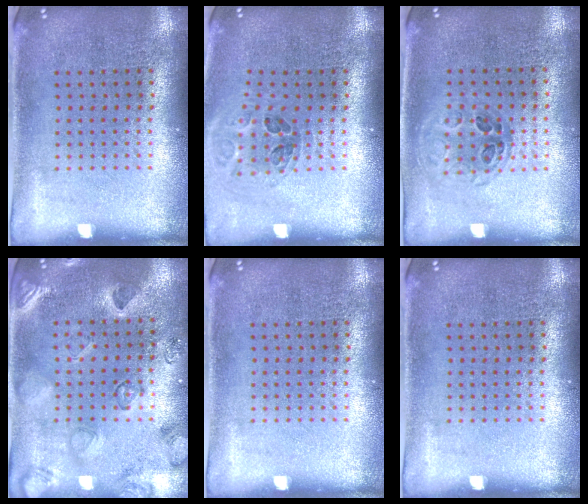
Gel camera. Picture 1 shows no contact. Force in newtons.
{"total": 0.9, "press": 0.9, "slide": 0.2}
{"total": 1.0, "press": 0.9, "slide": 0.4}
{"total": 2.3, "press": 2.1, "slide": 1.0}
{"total": 0.0}
{"total": 0.0}